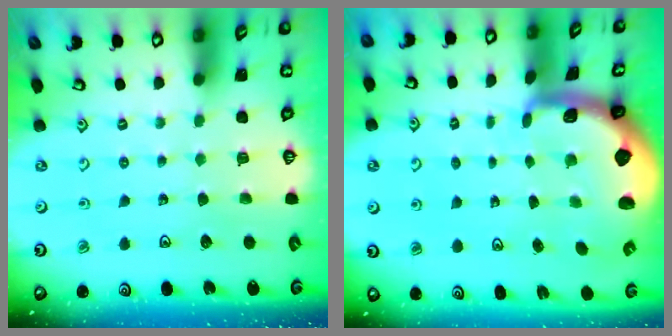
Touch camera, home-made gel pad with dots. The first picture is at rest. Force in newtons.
{"total": 2.9, "press": 2.9, "slide": 0.5}